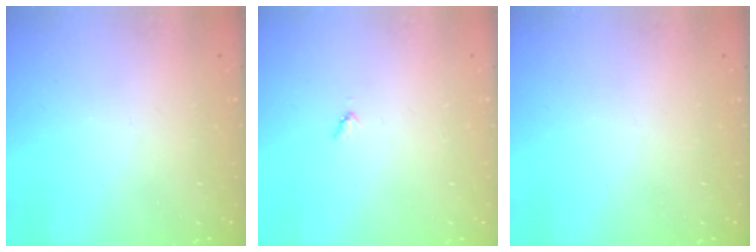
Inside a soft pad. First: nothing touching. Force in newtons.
{"total": 3.0, "press": 3.0, "slide": 0.3}
{"total": 0.0}